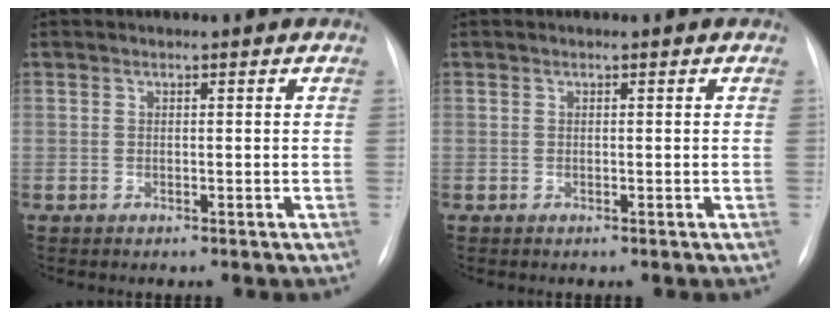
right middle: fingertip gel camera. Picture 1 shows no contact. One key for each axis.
{"total": 0.0}